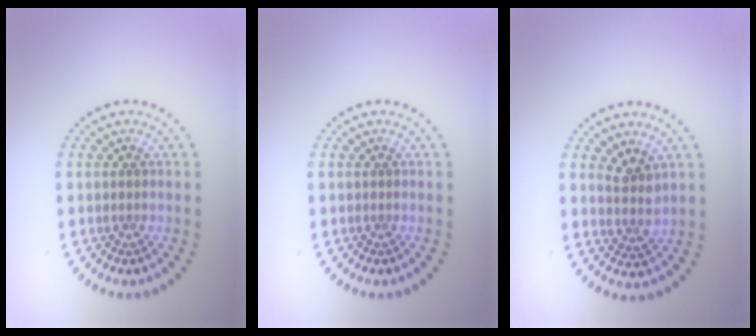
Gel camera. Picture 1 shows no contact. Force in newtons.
{"total": 0.0}
{"total": 2.2, "press": 1.8, "slide": 1.3}